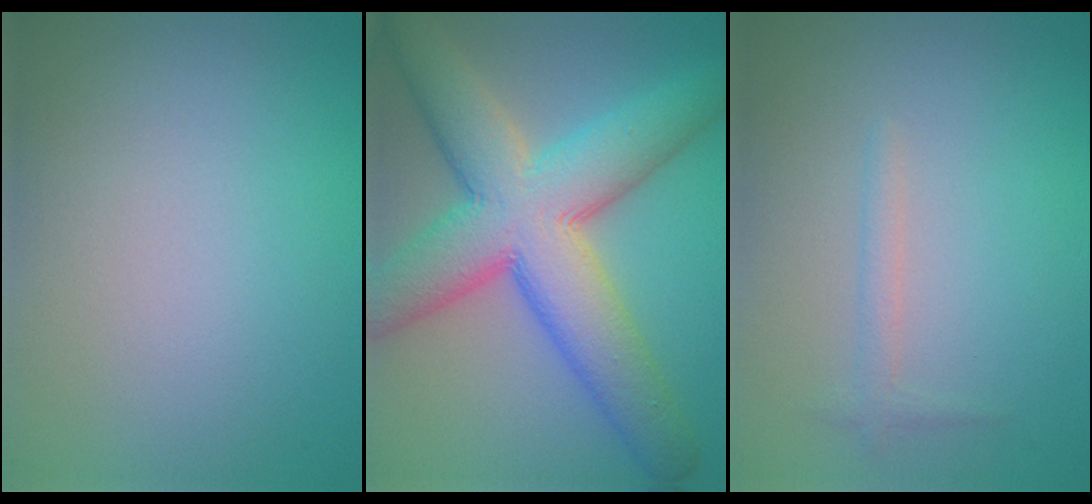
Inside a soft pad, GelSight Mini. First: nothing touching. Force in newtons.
{"total": 11.4, "press": 11.4, "slide": 0.7}
{"total": 1.1, "press": 1.1, "slide": 0.1}